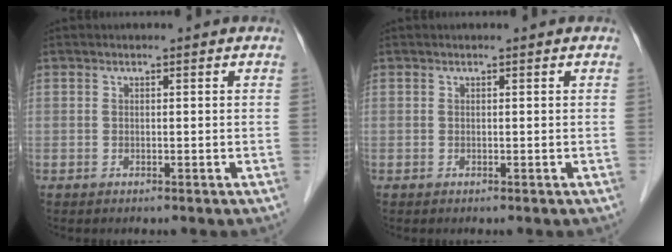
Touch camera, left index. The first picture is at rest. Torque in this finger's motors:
{"motor_torque": [-0.74, 0.35, -0.34, -0.13]}